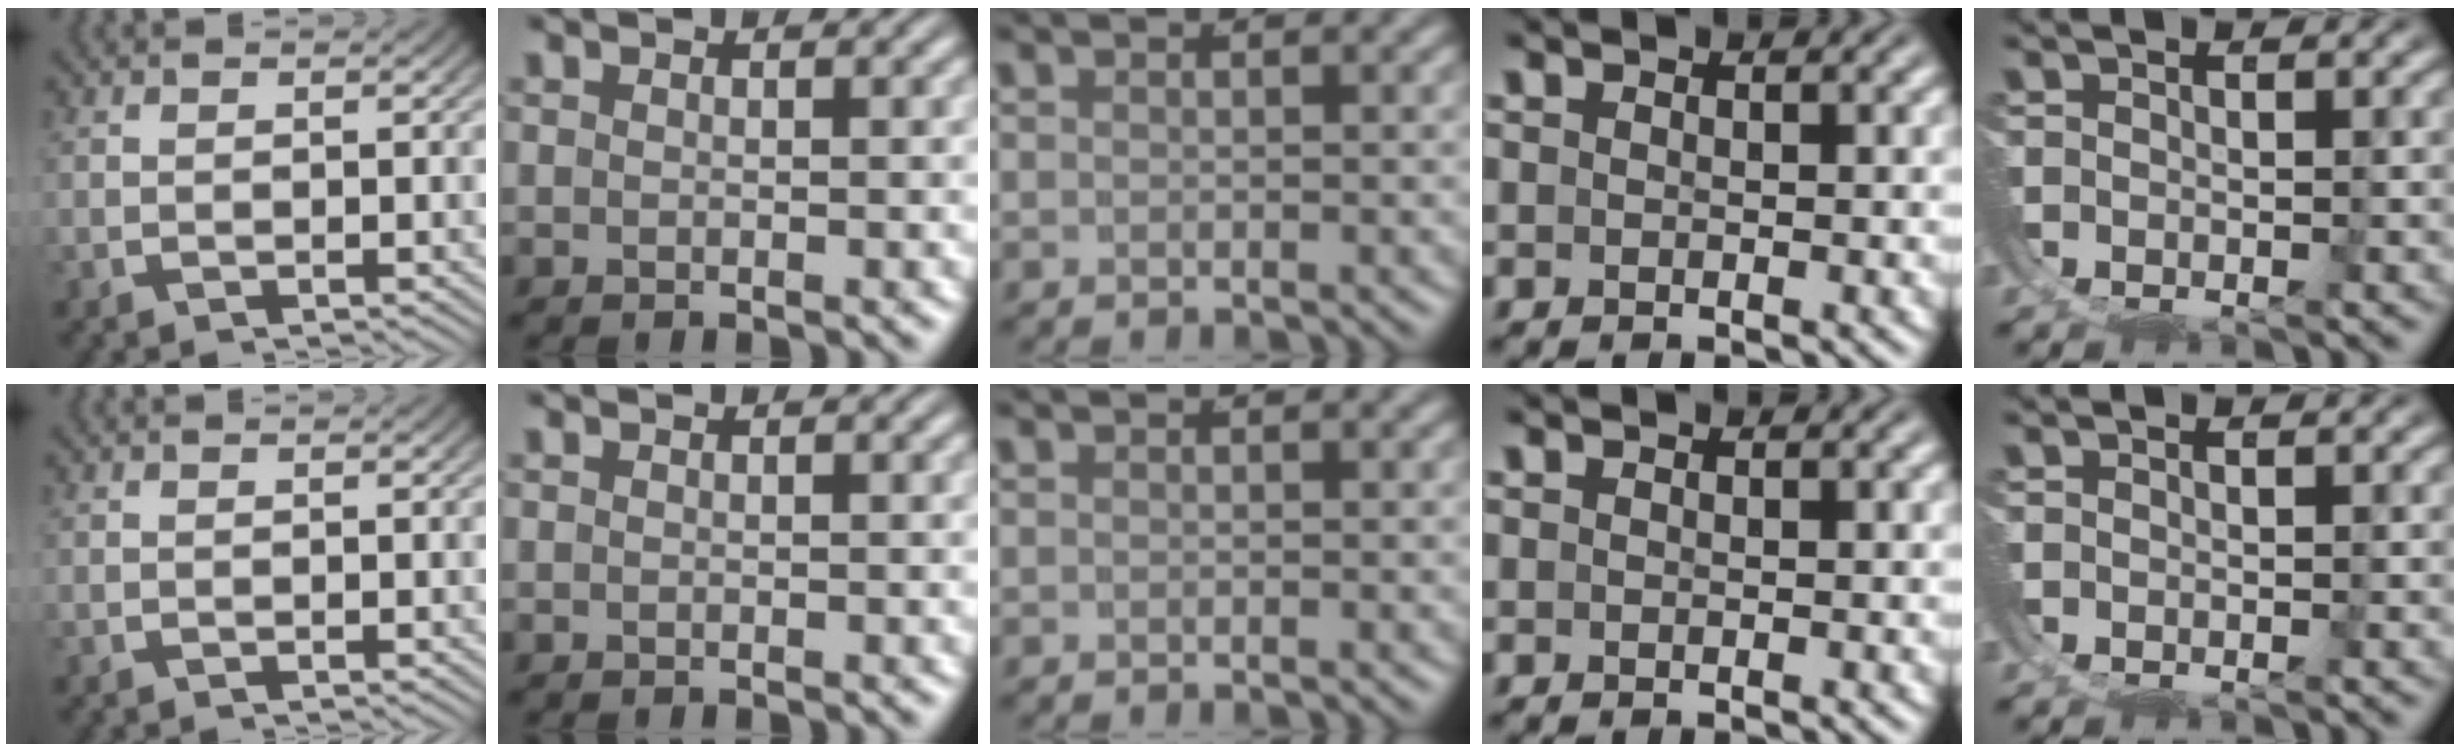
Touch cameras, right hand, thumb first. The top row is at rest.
{}